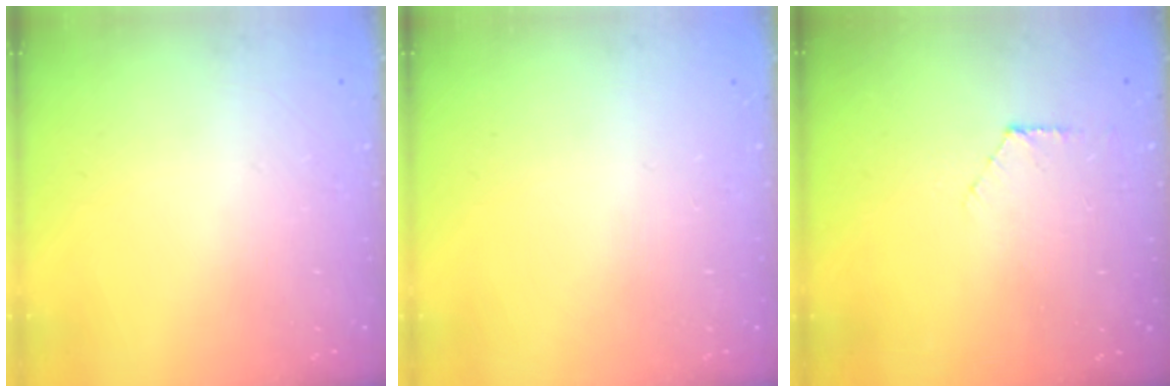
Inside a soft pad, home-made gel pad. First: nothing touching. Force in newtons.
{"total": 0.0}
{"total": 4.4, "press": 4.4, "slide": 0.4}